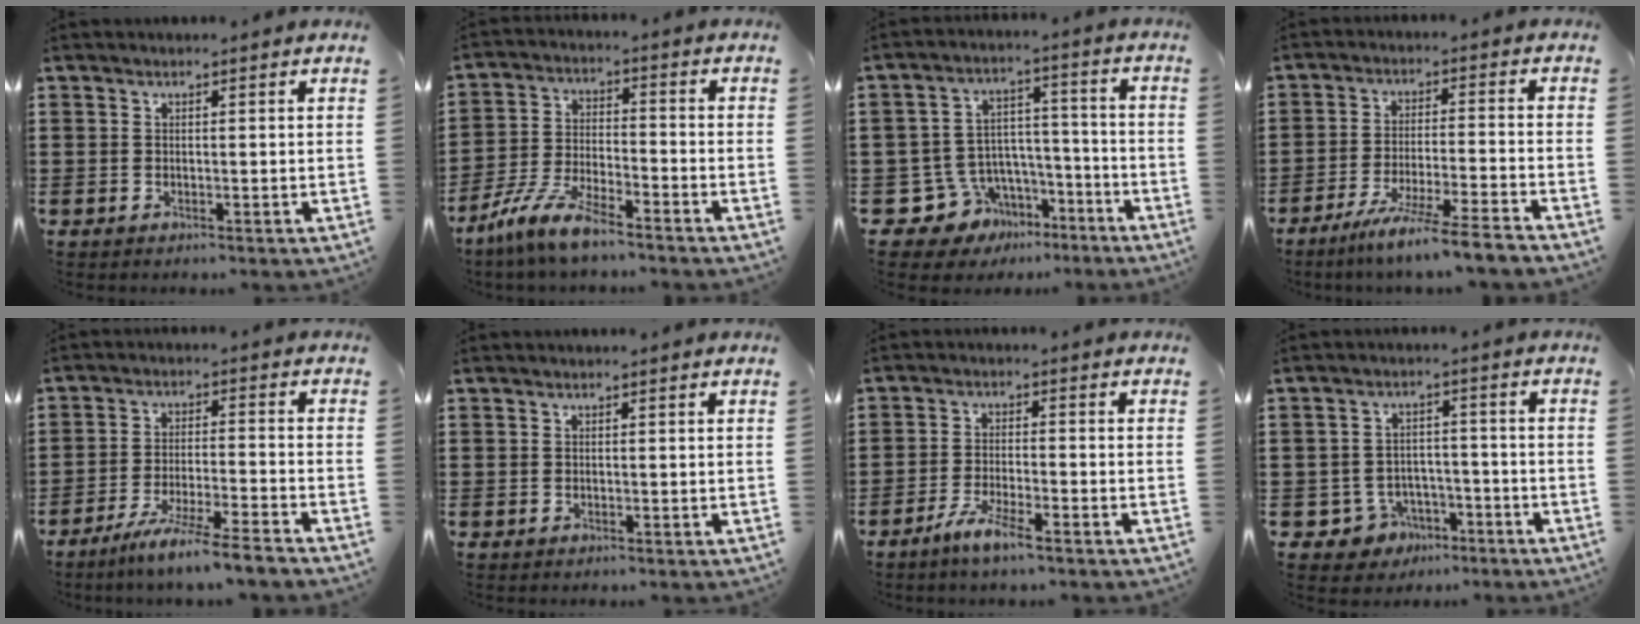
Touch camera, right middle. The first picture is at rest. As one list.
[{"total": 7.9, "force": [-6.7, 1.0, 3.9], "torque": [-0.099, -0.003, -0.136]}, {"total": 7.9, "force": [-5.1, 6.0, 0.6], "torque": [-0.043, 0.008, -0.094]}, {"total": 7.3, "force": [-6.4, -1.0, 3.4], "torque": [-0.060, -0.015, -0.123]}, {"total": 6.8, "force": [-6.0, -0.8, 3.0], "torque": [-0.056, -0.015, -0.115]}, {"total": 0.0}, {"total": 4.3, "force": [-3.4, 0.3, 2.6], "torque": [-0.057, -0.004, -0.066]}, {"total": 4.6, "force": [-3.4, 3.0, 0.9], "torque": [-0.038, 0.009, -0.071]}]